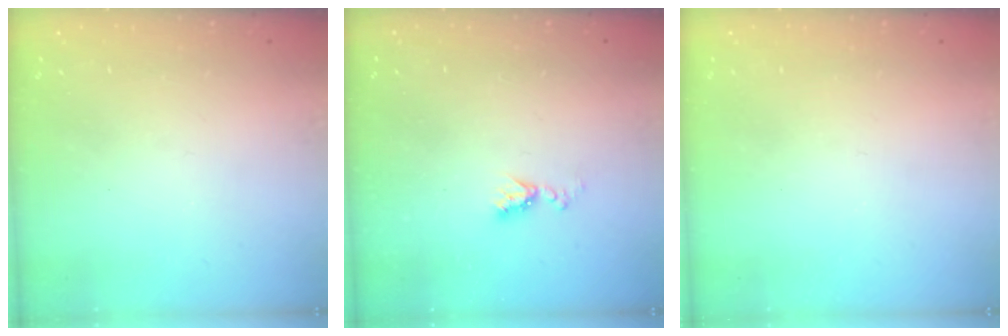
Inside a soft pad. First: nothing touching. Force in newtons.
{"total": 5.9, "press": 5.9, "slide": 0.8}
{"total": 0.0}